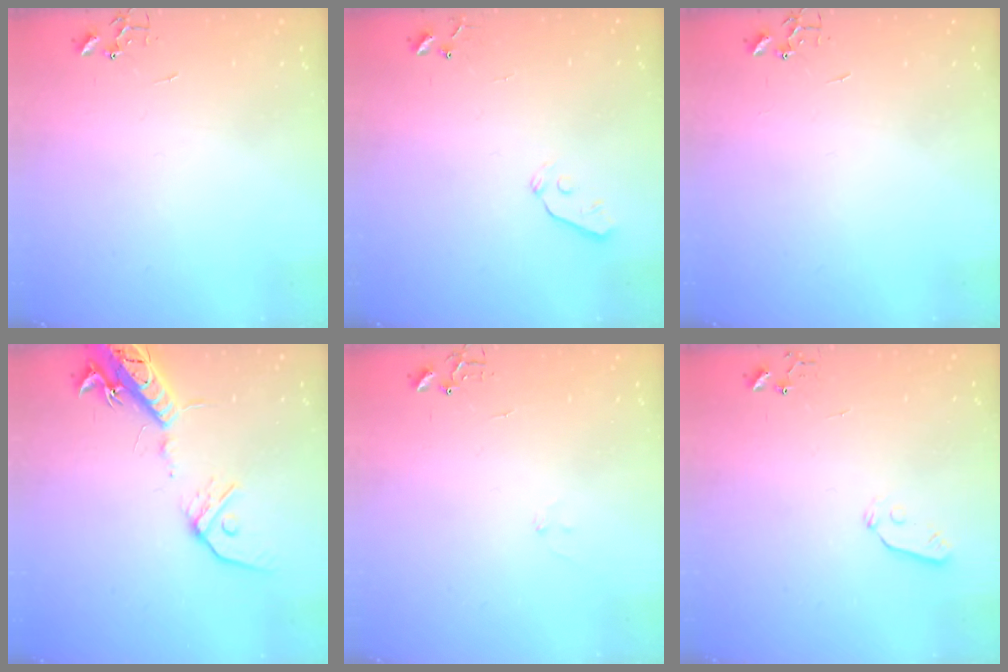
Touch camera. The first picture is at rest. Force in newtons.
{"total": 3.7, "press": 3.6, "slide": 0.7}
{"total": 0.0}
{"total": 16.6, "press": 16.3, "slide": 3.5}
{"total": 7.0, "press": 7.0, "slide": 0.7}
{"total": 4.2, "press": 4.2, "slide": 0.5}